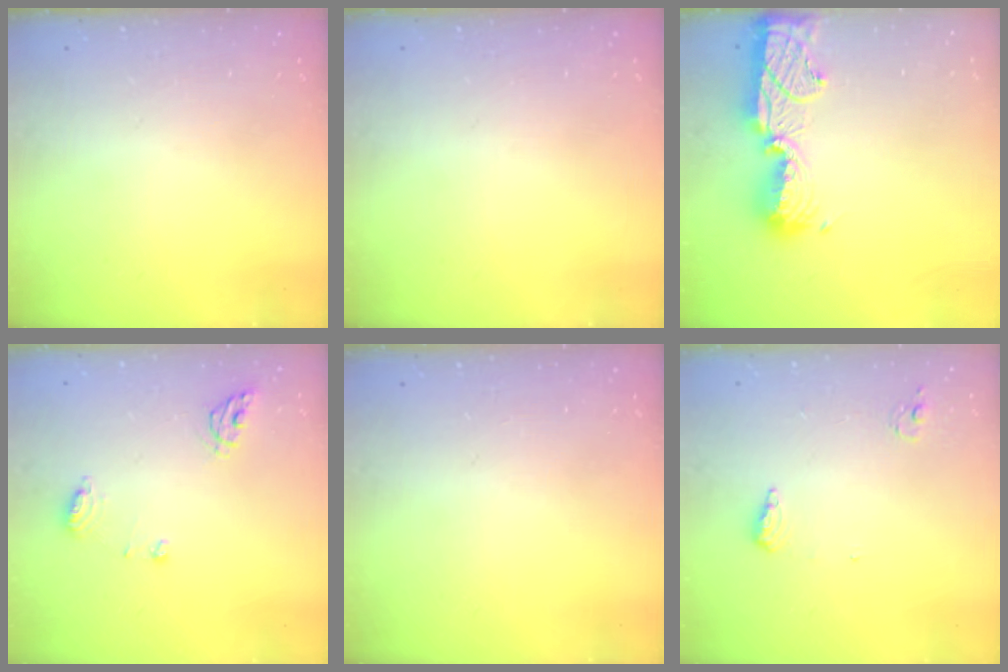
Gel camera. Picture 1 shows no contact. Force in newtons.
{"total": 0.0}
{"total": 13.4, "press": 13.3, "slide": 1.0}
{"total": 7.2, "press": 7.2, "slide": 0.8}
{"total": 0.0}
{"total": 6.3, "press": 6.1, "slide": 1.6}